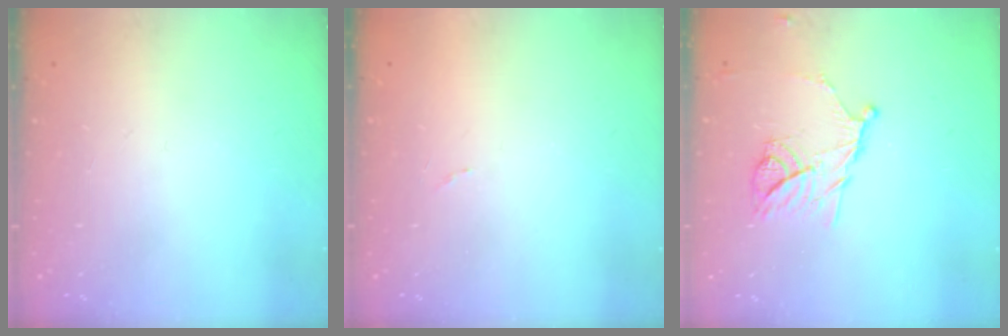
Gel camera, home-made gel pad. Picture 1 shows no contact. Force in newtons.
{"total": 4.3, "press": 4.2, "slide": 0.3}
{"total": 11.4, "press": 11.3, "slide": 0.7}